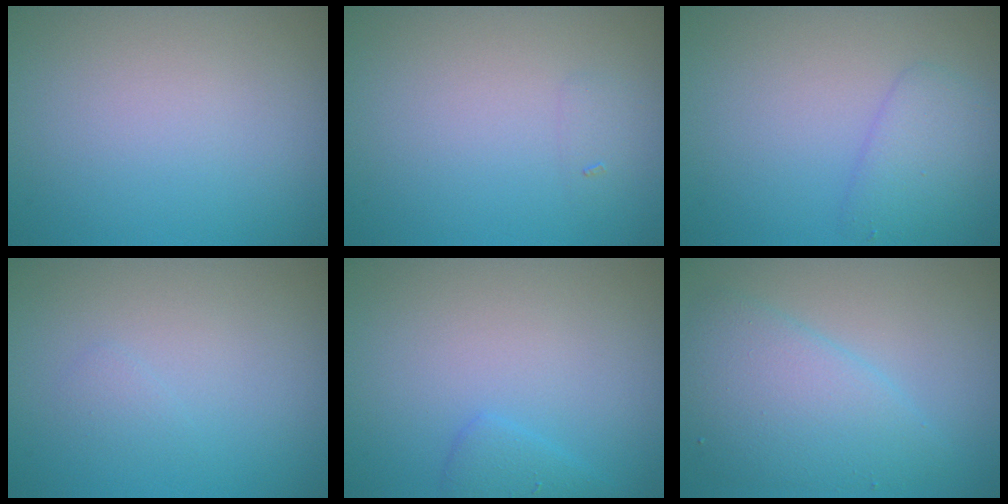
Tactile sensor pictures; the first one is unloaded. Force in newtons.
{"total": 0.6, "press": 0.6, "slide": 0.0}
{"total": 2.5, "press": 2.5, "slide": 0.2}
{"total": 0.7, "press": 0.7, "slide": 0.1}
{"total": 1.4, "press": 1.4, "slide": 0.1}
{"total": 5.2, "press": 5.2, "slide": 0.2}